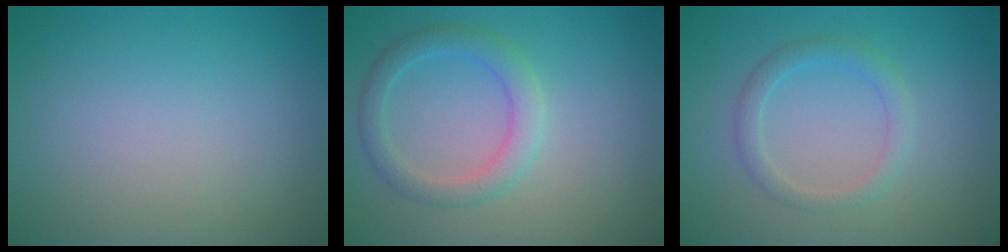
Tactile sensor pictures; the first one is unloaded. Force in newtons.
{"total": 2.8, "press": 2.8, "slide": 0.1}
{"total": 2.0, "press": 1.9, "slide": 0.1}